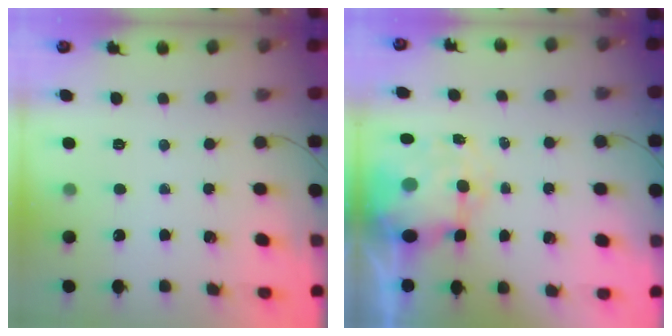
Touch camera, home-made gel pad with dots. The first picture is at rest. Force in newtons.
{"total": 8.2, "press": 8.0, "slide": 1.9}